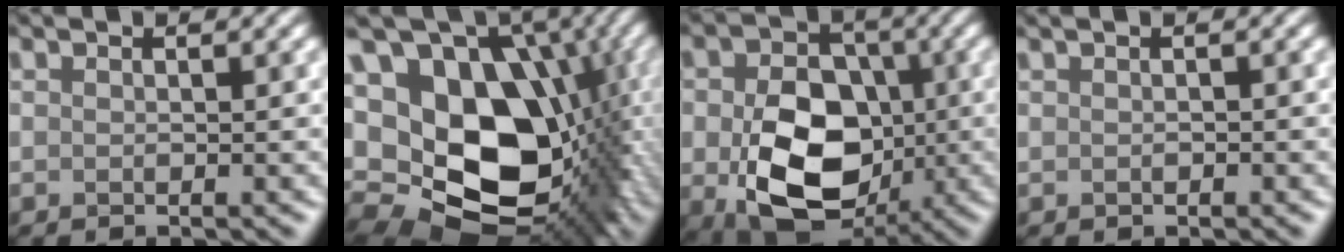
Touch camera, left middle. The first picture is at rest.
{"total": 17.5, "force": [-0.1, 12.5, 12.3], "torque": [-0.224, -0.020, 0.026]}
{"total": 11.2, "force": [-1.9, 8.0, 7.5], "torque": [-0.140, -0.036, -0.021]}
{"total": 0.0}